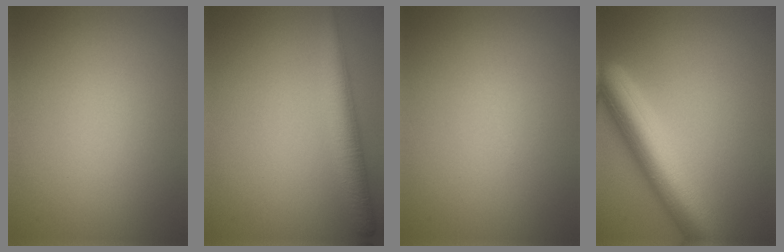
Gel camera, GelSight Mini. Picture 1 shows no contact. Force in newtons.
{"total": 3.8, "press": 3.8, "slide": 0.2}
{"total": 0.0}
{"total": 8.3, "press": 8.3, "slide": 0.2}